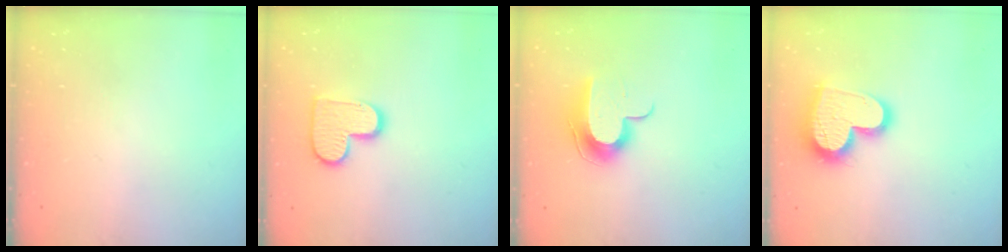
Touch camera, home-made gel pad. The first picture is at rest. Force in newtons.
{"total": 12.0, "press": 12.0, "slide": 0.7}
{"total": 11.8, "press": 11.8, "slide": 0.7}
{"total": 16.6, "press": 16.5, "slide": 1.6}